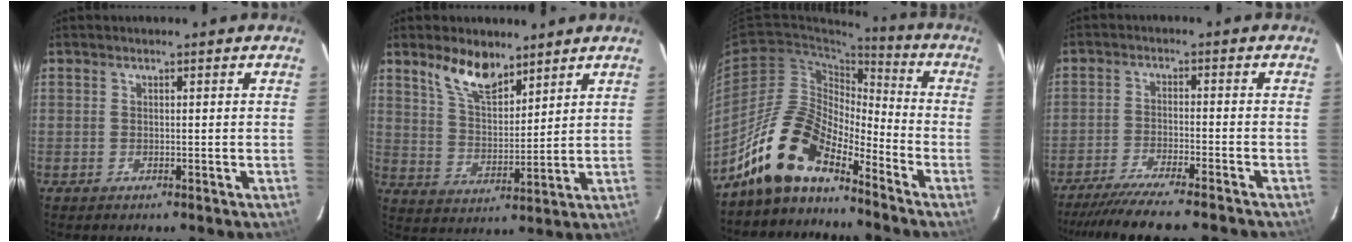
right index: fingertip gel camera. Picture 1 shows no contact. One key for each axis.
{"total": 9.1, "fx": 6.7, "fy": 3.6, "fz": 4.9, "tx": -0.087, "ty": 0.006, "tz": 0.131}
{"total": 14.1, "fx": -11.4, "fy": 4.9, "fz": 6.6, "tx": -0.122, "ty": 0.013, "tz": -0.226}
{"total": 13.5, "fx": -12.0, "fy": 0.9, "fz": 6.1, "tx": -0.131, "ty": -0.025, "tz": -0.191}